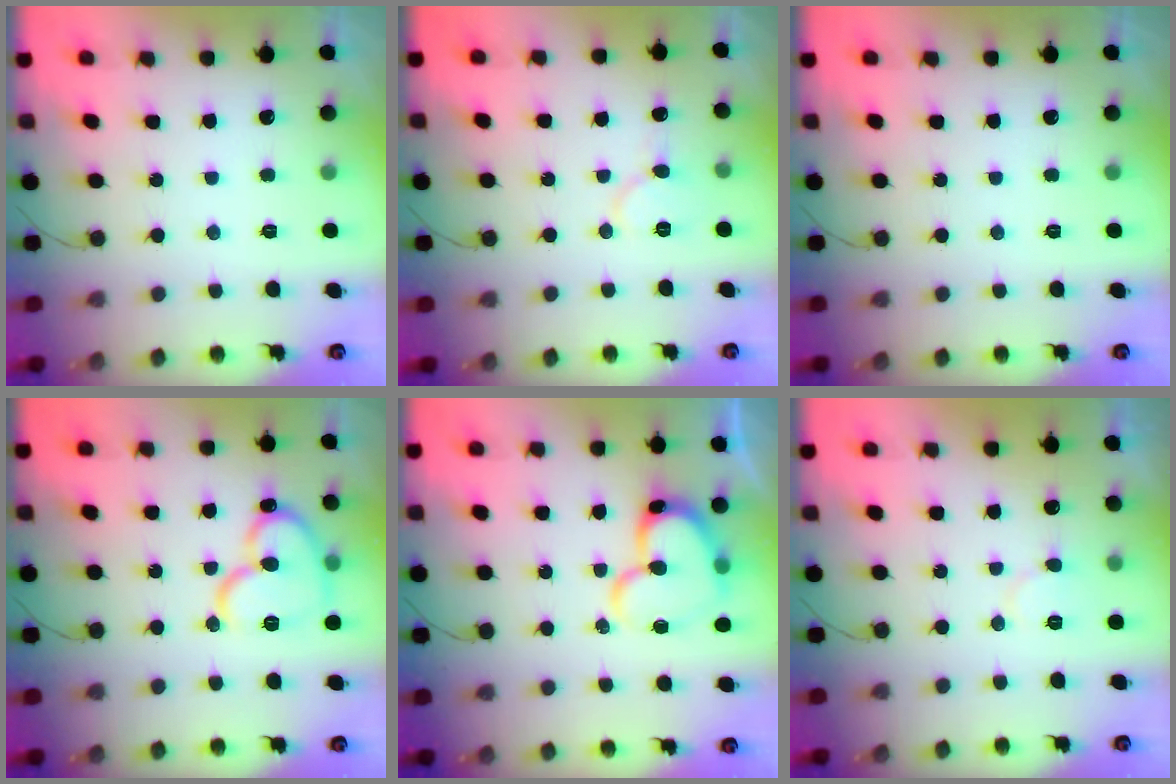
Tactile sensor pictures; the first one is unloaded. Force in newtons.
{"total": 5.8, "press": 5.8, "slide": 0.2}
{"total": 0.0}
{"total": 14.8, "press": 14.7, "slide": 1.3}
{"total": 15.0, "press": 14.9, "slide": 1.6}
{"total": 6.7, "press": 6.7, "slide": 0.7}